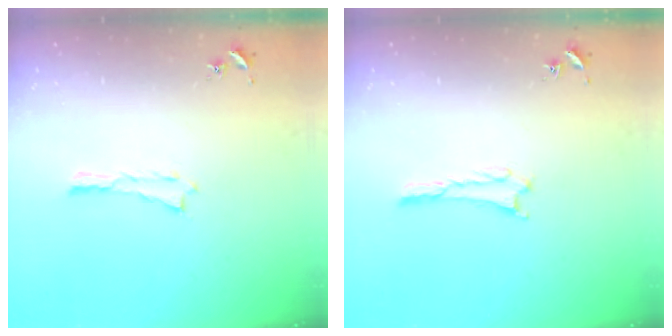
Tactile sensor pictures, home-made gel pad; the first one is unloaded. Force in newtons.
{"total": 0.9, "press": 0.8, "slide": 0.1}